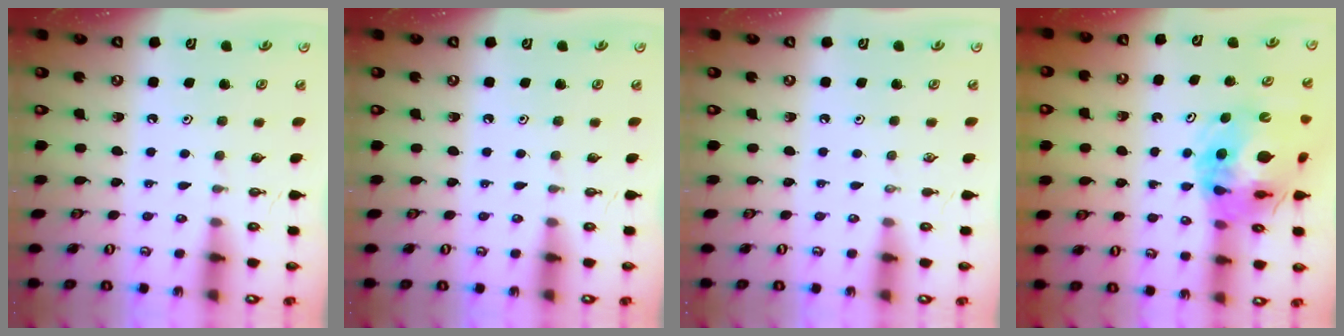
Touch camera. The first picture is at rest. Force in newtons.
{"total": 0.0}
{"total": 0.0}
{"total": 17.0, "press": 16.9, "slide": 2.1}